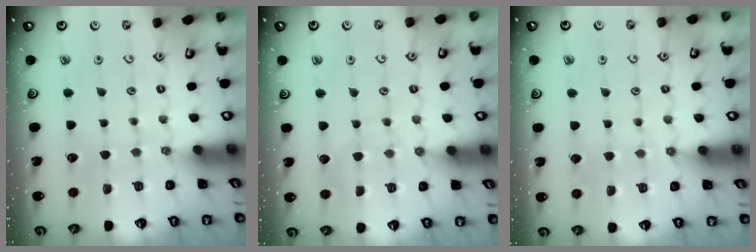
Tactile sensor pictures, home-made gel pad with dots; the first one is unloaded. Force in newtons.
{"total": 7.2, "press": 7.2, "slide": 0.5}
{"total": 6.2, "press": 6.2, "slide": 0.5}